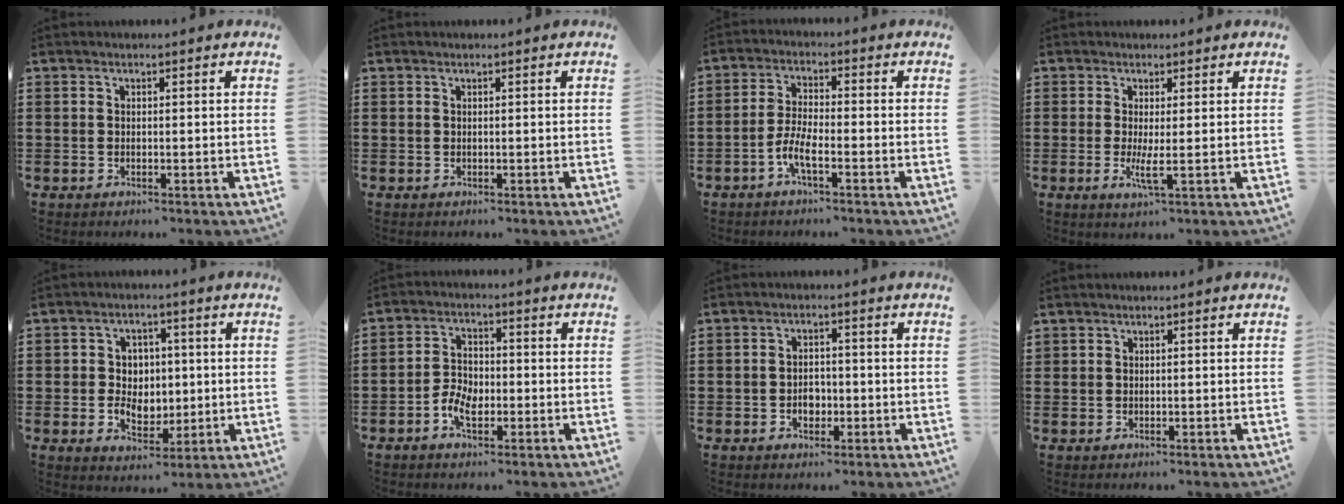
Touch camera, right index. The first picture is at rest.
{"total": 0.0}
{"total": 4.5, "force": [-2.5, 0.7, 3.7], "torque": [-0.092, -0.010, -0.053]}
{"total": 3.2, "force": [-0.4, 0.0, 3.2], "torque": [-0.065, -0.013, -0.008]}
{"total": 5.0, "force": [0.2, 4.6, 2.0], "torque": [-0.031, 0.007, -0.003]}
{"total": 4.3, "force": [-2.0, 2.4, 2.9], "torque": [-0.069, -0.002, -0.041]}
{"total": 2.9, "force": [-0.8, 2.0, 1.9], "torque": [-0.029, -0.001, -0.018]}
{"total": 0.6, "force": [0.5, 0.4, 0.1], "torque": [-0.004, 0.000, 0.009]}